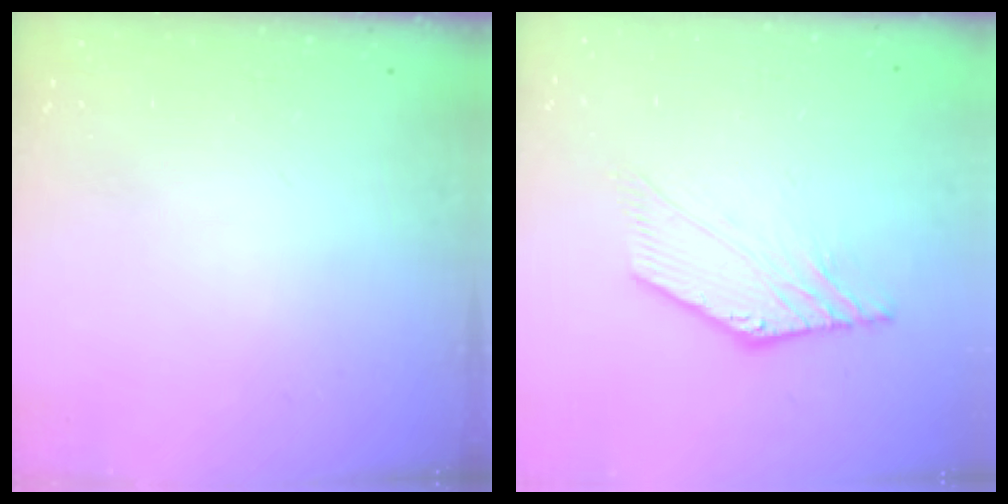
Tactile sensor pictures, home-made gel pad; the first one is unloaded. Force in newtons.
{"total": 4.9, "press": 4.8, "slide": 0.9}